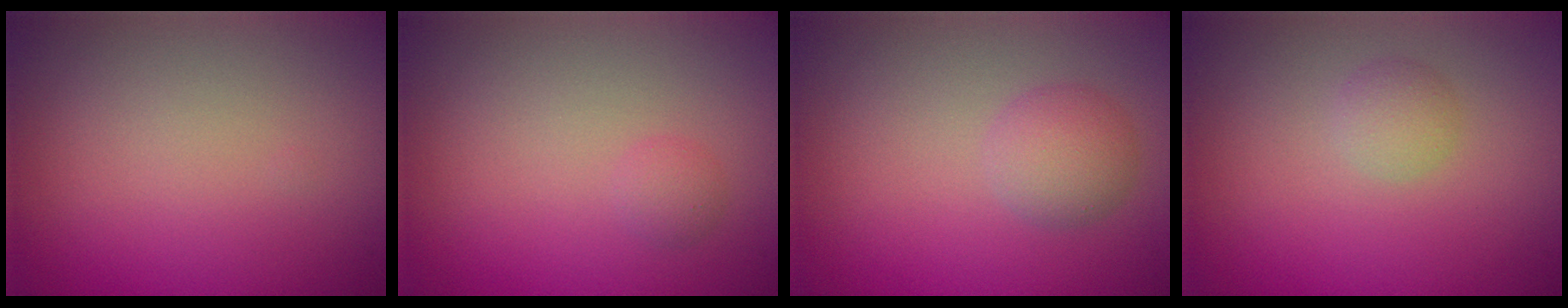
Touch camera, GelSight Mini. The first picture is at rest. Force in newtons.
{"total": 0.9, "press": 0.9, "slide": 0.1}
{"total": 2.6, "press": 2.6, "slide": 0.1}
{"total": 1.4, "press": 1.4, "slide": 0.1}